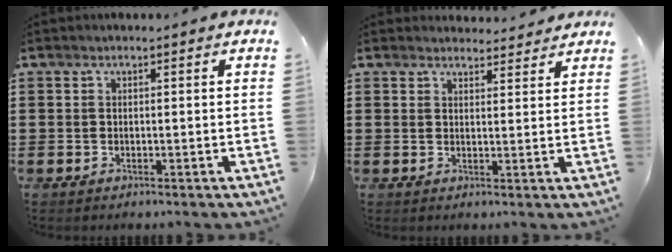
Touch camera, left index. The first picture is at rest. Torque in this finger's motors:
{"motor_torque": [0.00, 0.00, -0.02, -0.05]}